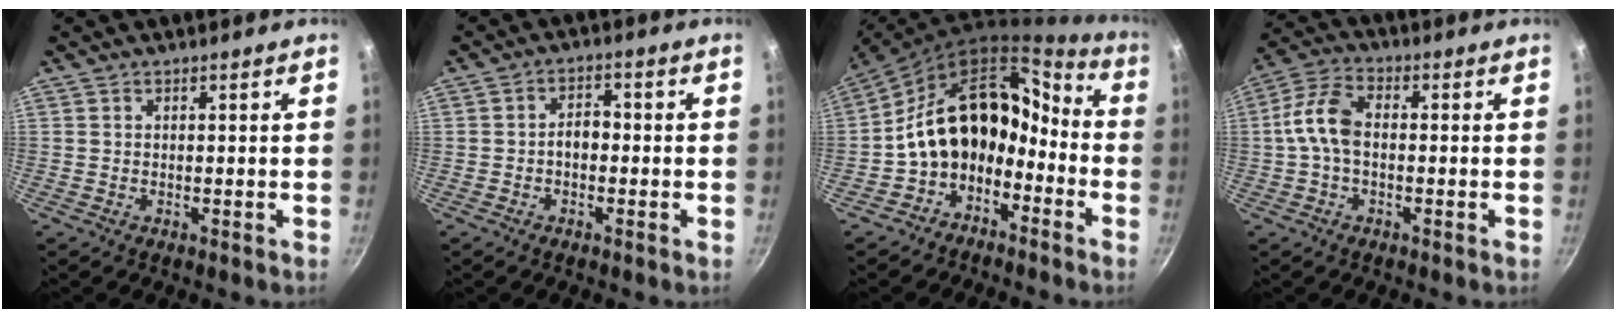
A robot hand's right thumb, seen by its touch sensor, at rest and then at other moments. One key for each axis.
{"total": 3.3, "fx": -0.8, "fy": 2.3, "fz": 2.3, "tx": -0.020, "ty": 0.016, "tz": -0.018}
{"total": 16.8, "fx": -5.3, "fy": 12.1, "fz": 10.4, "tx": -0.140, "ty": 0.096, "tz": -0.110}
{"total": 8.0, "fx": -0.5, "fy": 4.6, "fz": 6.5, "tx": -0.133, "ty": 0.032, "tz": -0.021}